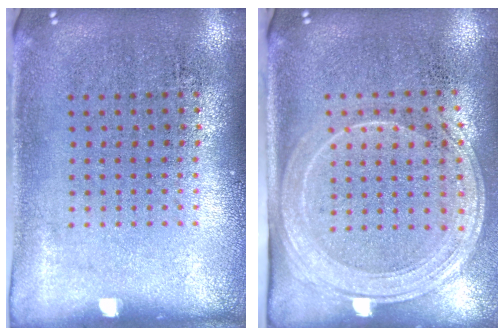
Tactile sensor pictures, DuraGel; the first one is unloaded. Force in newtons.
{"total": 2.1, "press": 1.8, "slide": 1.0}